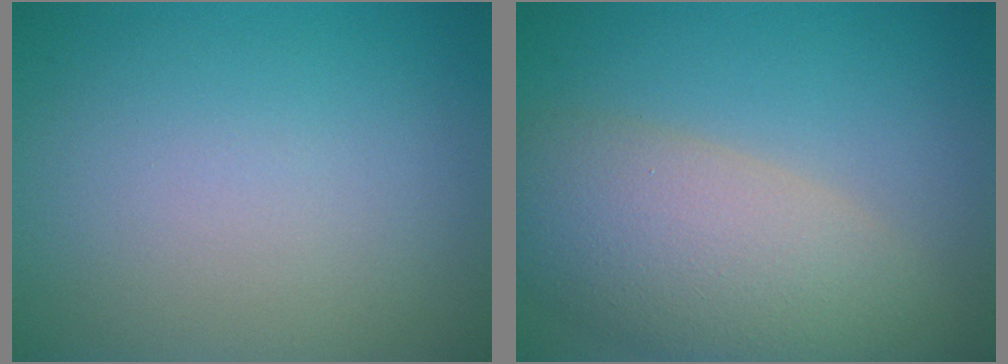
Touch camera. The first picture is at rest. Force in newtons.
{"total": 8.1, "press": 8.1, "slide": 0.7}